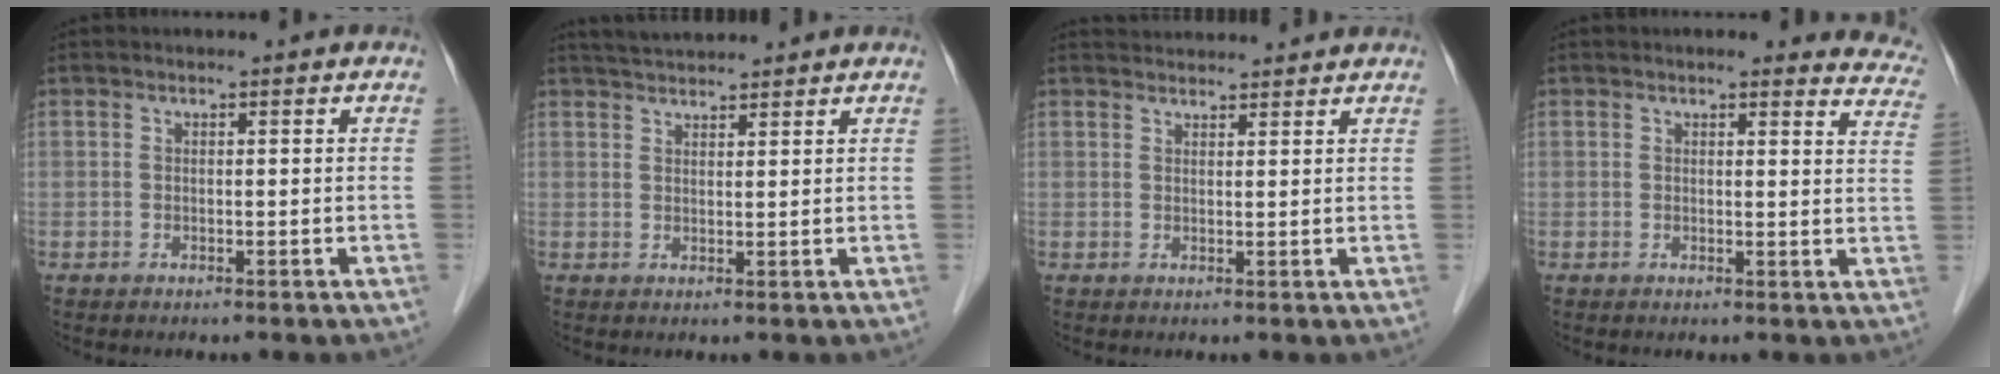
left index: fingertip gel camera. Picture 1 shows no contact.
{"total": 4.8, "force": [4.5, 0.3, 1.4], "torque": [-0.026, 0.031, 0.077]}
{"total": 6.4, "force": [6.3, 0.5, 1.1], "torque": [-0.016, 0.032, 0.081]}
{"total": 10.6, "force": [9.9, 2.3, 2.9], "torque": [0.009, -0.025, 0.071]}